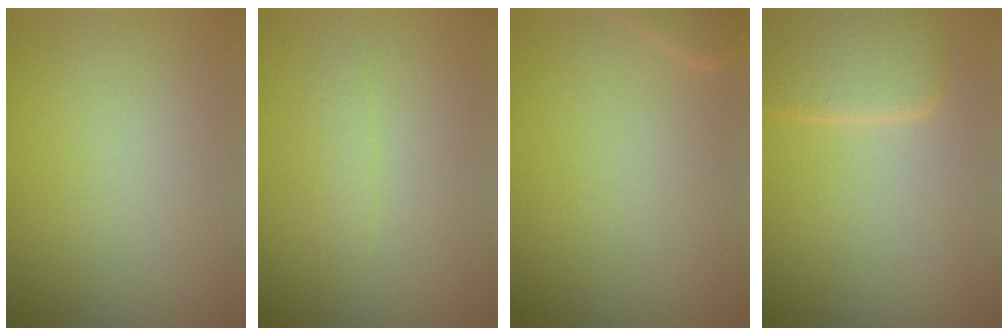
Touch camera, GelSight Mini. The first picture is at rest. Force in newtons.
{"total": 1.2, "press": 1.2, "slide": 0.1}
{"total": 1.2, "press": 1.2, "slide": 0.1}
{"total": 3.5, "press": 3.5, "slide": 0.3}